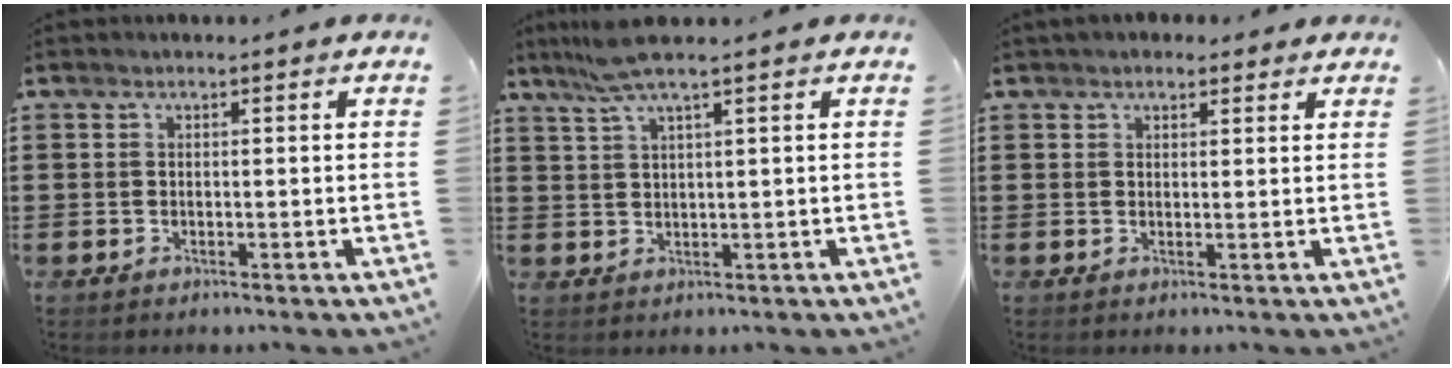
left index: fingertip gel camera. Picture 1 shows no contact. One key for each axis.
{"total": 4.6, "fx": 3.0, "fy": 0.0, "fz": 3.6, "tx": -0.076, "ty": 0.004, "tz": 0.055}
{"total": 2.2, "fx": 1.8, "fy": 1.2, "fz": 0.5, "tx": -0.007, "ty": 0.005, "tz": 0.032}